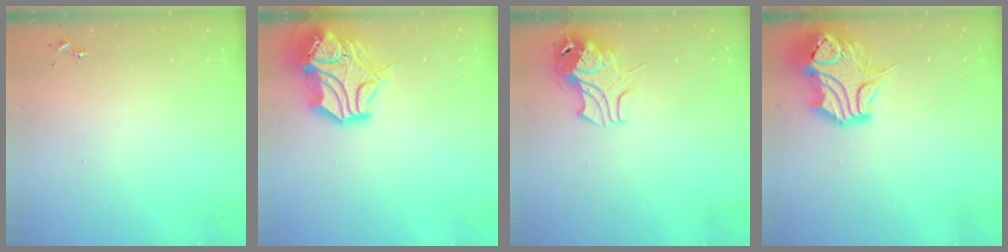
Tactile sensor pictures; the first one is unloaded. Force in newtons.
{"total": 16.4, "press": 16.3, "slide": 2.2}
{"total": 9.7, "press": 9.6, "slide": 1.4}
{"total": 15.2, "press": 15.0, "slide": 2.4}